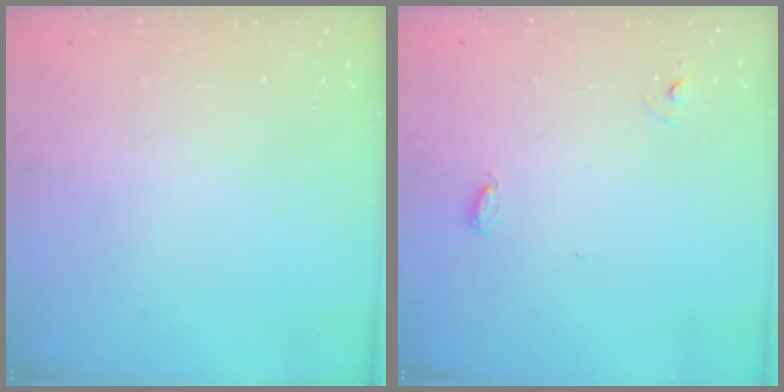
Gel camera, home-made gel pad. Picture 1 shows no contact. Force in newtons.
{"total": 5.0, "press": 5.0, "slide": 0.4}